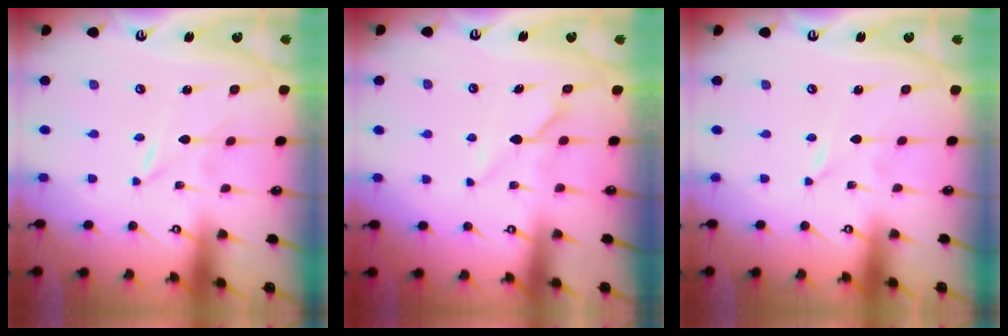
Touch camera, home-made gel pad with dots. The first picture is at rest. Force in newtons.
{"total": 6.2, "press": 6.2, "slide": 0.6}
{"total": 0.0}